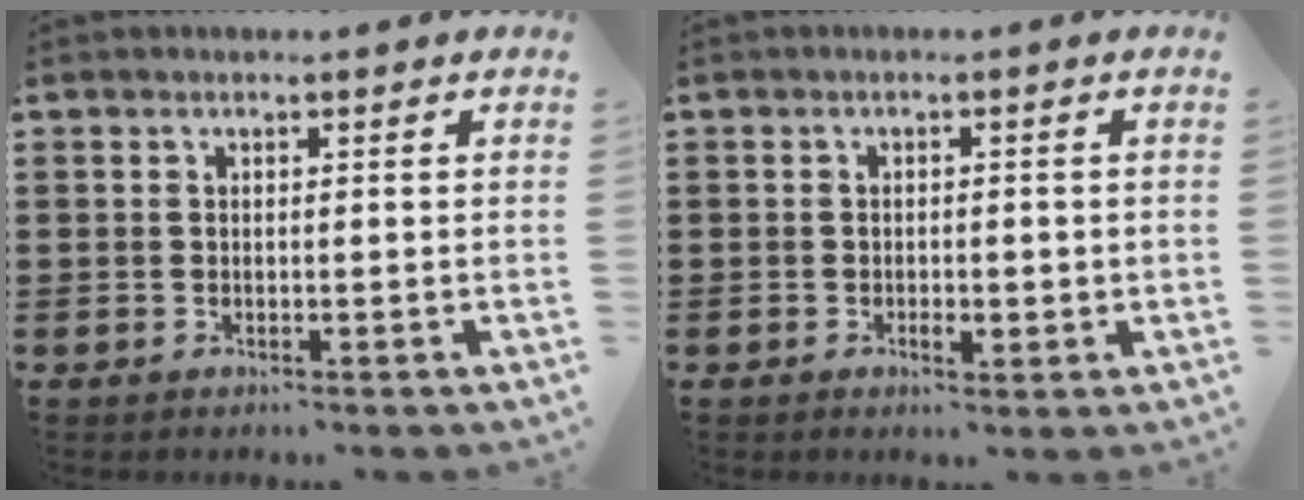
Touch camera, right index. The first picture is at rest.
{"total": 1.5, "force": [-0.5, 0.7, 1.2], "torque": [-0.022, 0.001, -0.011]}